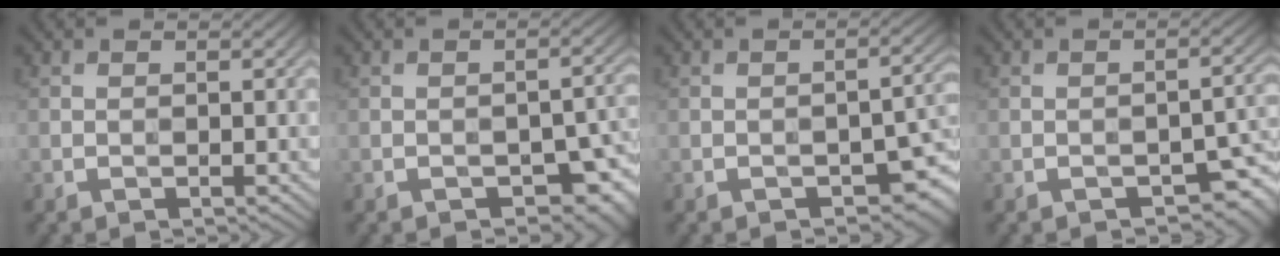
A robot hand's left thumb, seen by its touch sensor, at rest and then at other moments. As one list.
[{"total": 5.6, "force": [-3.0, 2.7, 4.0], "torque": [-0.042, 0.000, -0.035]}, {"total": 5.1, "force": [-2.7, 2.2, 3.7], "torque": [-0.040, 0.002, -0.033]}, {"total": 4.5, "force": [-2.7, 1.9, 3.0], "torque": [-0.033, 0.003, -0.031]}]